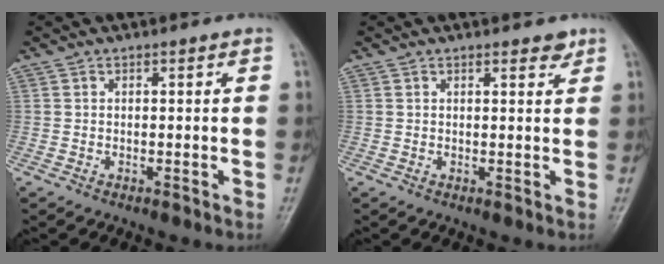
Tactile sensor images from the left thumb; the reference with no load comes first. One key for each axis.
{"total": 2.0, "fx": 1.5, "fy": 0.8, "fz": 1.0, "tx": -0.005, "ty": -0.008, "tz": 0.018}